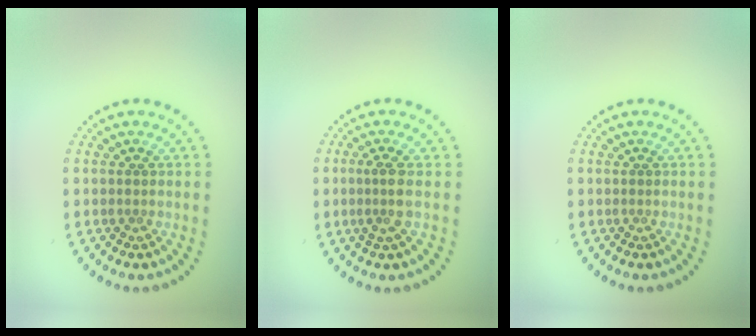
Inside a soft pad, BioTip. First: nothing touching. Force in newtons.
{"total": 2.1, "press": 1.7, "slide": 1.2}
{"total": 0.0}